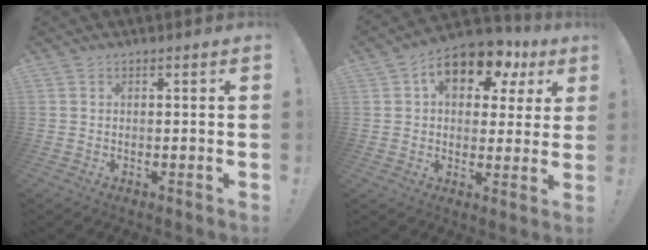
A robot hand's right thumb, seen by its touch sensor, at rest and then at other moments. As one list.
[{"total": 14.2, "force": [7.1, 8.3, 9.1], "torque": [-0.139, -0.031, 0.125]}]